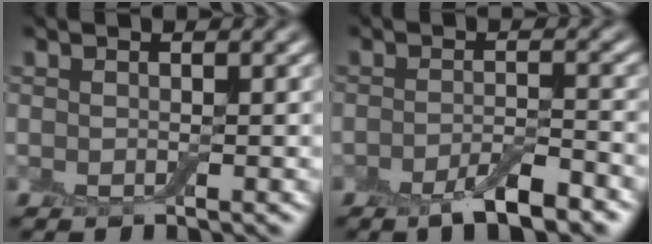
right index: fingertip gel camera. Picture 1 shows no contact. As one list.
[{"total": 4.0, "force": [-2.5, 1.1, 2.9], "torque": [-0.054, -0.001, -0.045]}]